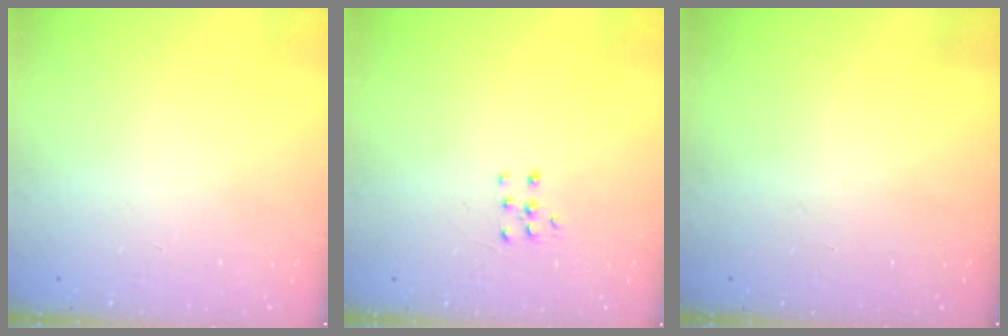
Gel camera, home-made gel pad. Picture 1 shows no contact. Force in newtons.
{"total": 4.6, "press": 4.5, "slide": 0.5}
{"total": 0.0}